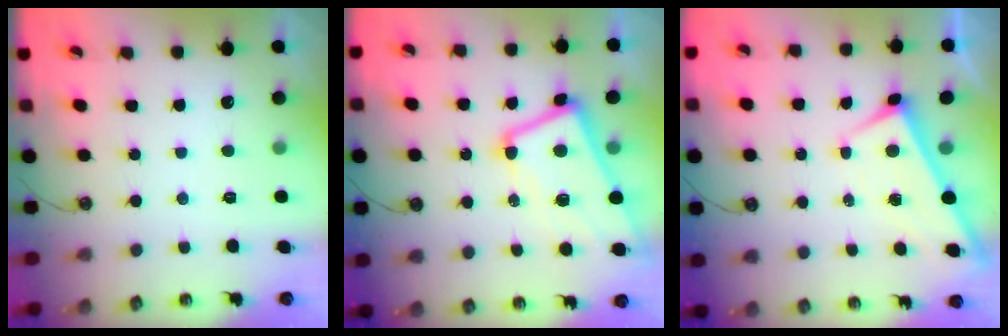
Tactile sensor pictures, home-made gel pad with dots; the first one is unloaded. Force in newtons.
{"total": 7.0, "press": 6.8, "slide": 1.6}
{"total": 1.7, "press": 1.7, "slide": 0.2}